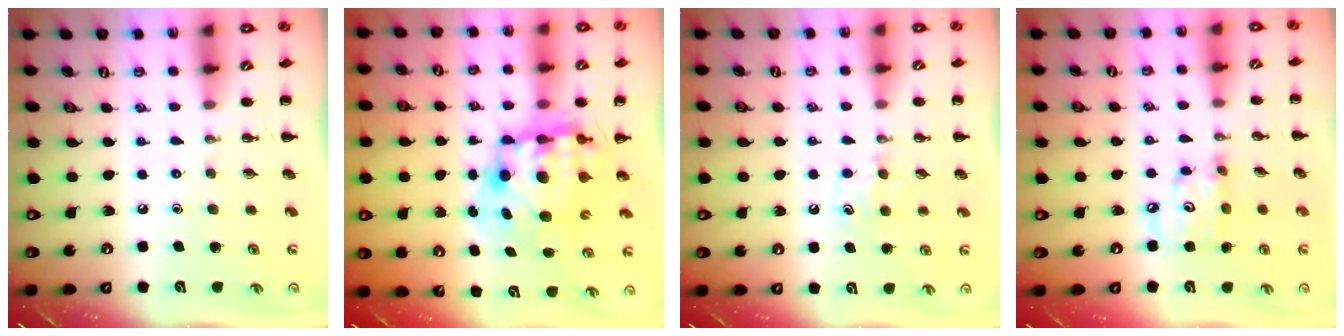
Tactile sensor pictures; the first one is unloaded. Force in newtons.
{"total": 10.3, "press": 10.0, "slide": 2.3}
{"total": 4.6, "press": 4.4, "slide": 1.4}
{"total": 6.9, "press": 6.8, "slide": 1.3}